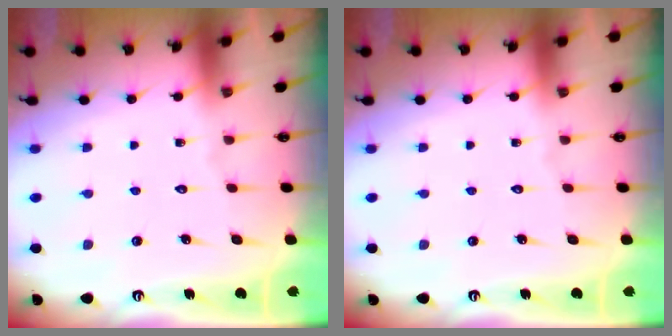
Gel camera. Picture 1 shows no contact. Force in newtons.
{"total": 0.0}